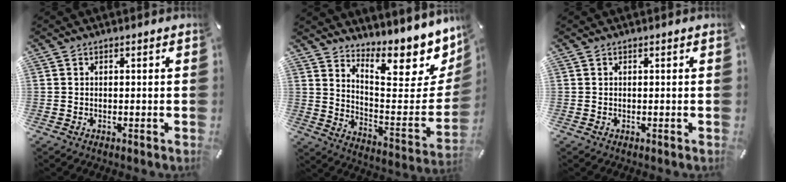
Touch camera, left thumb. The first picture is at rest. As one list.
[{"total": 15.6, "force": [11.4, 5.5, 9.1], "torque": [-0.109, -0.111, 0.185]}, {"total": 0.0}]